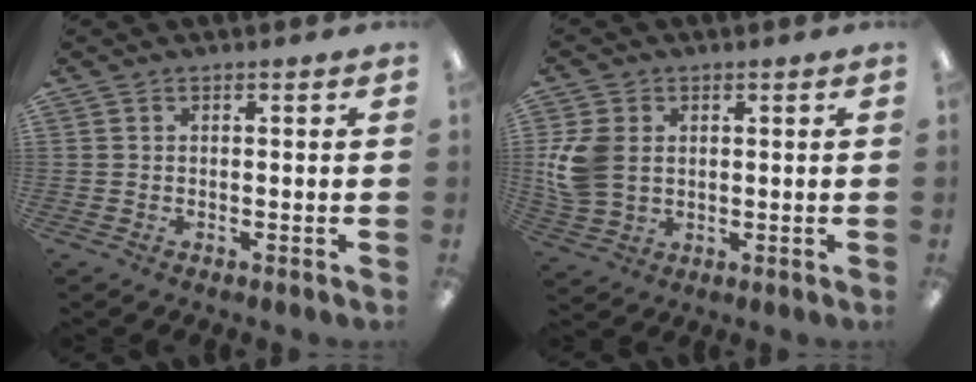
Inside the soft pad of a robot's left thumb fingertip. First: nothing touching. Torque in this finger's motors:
{"motor_torque": [-0.38, 0.94, 0.34, -0.36, 0.20]}